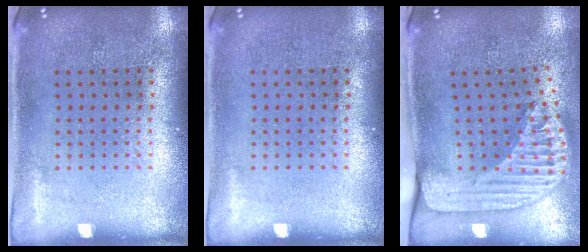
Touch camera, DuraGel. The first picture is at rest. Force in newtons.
{"total": 0.0}
{"total": 2.6, "press": 1.8, "slide": 1.8}